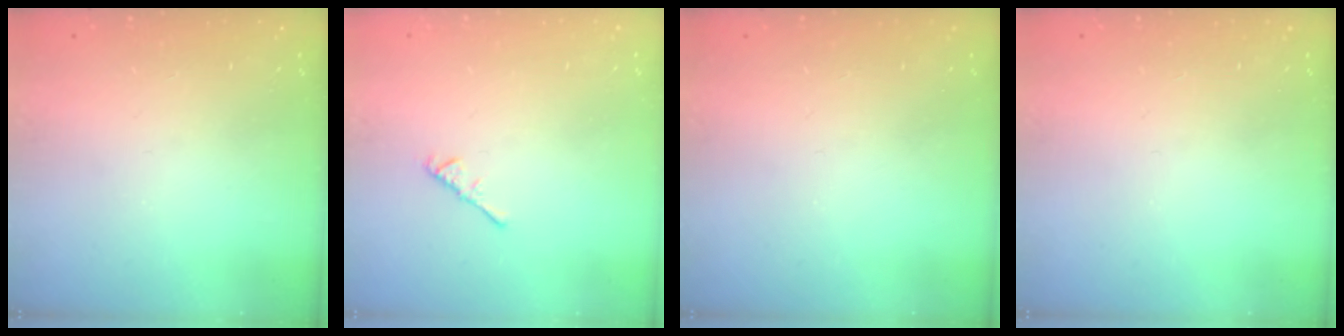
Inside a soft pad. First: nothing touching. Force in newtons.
{"total": 2.4, "press": 2.3, "slide": 0.6}
{"total": 0.0}
{"total": 0.0}